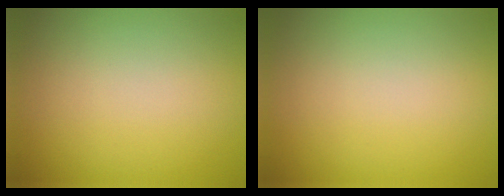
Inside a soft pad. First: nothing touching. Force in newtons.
{"total": 0.0}